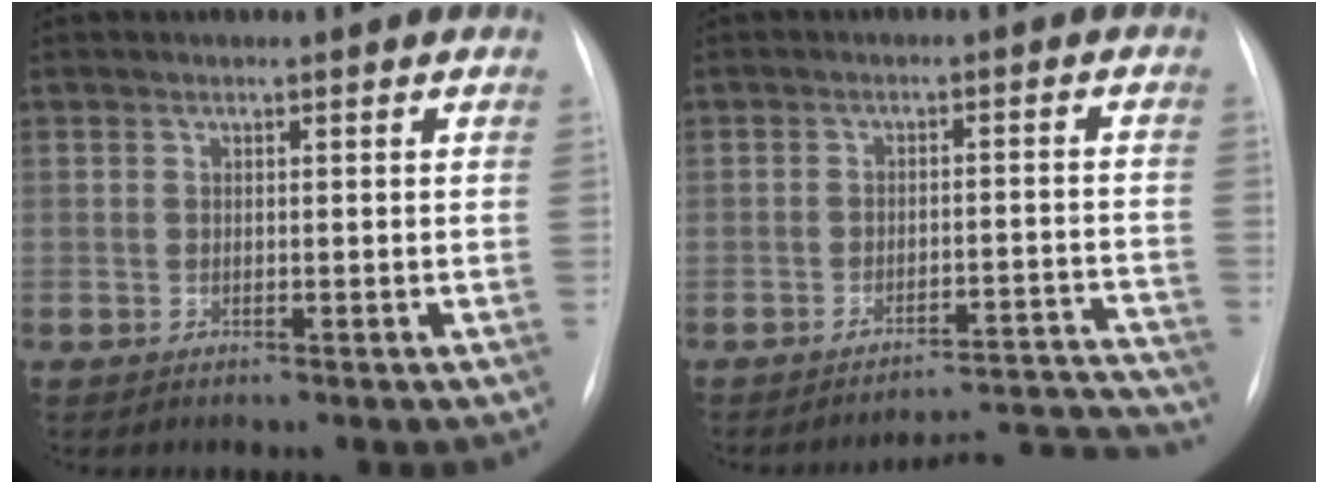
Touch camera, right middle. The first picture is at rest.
{"total": 12.9, "force": [-12.8, -1.3, -0.9], "torque": [0.035, 0.031, -0.161]}